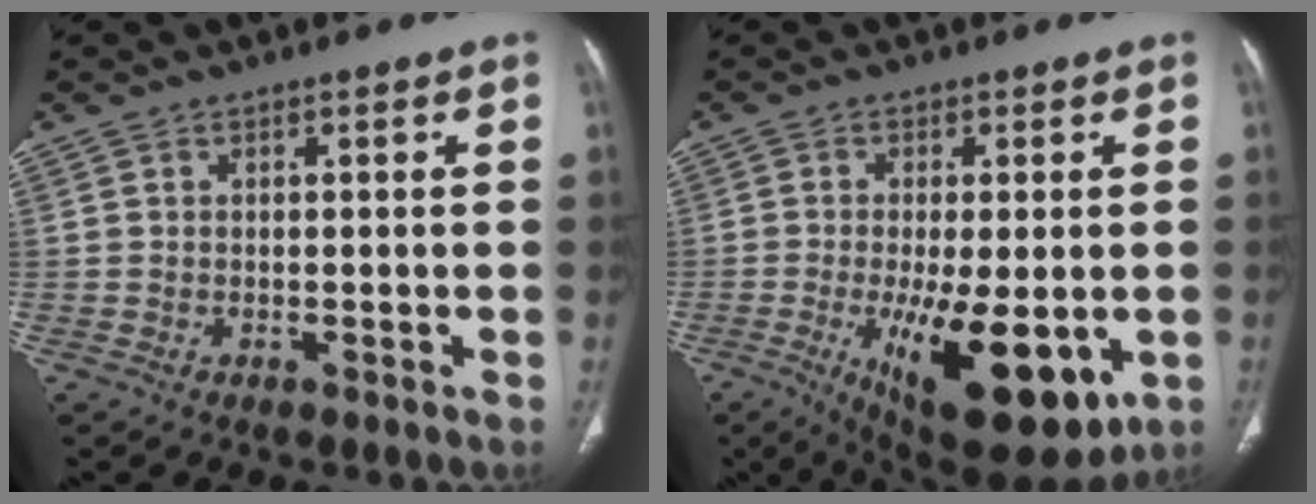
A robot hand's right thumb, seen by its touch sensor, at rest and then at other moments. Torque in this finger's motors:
{"motor_torque": [2.48, 2.53, 0.18, -0.03, 0.44]}